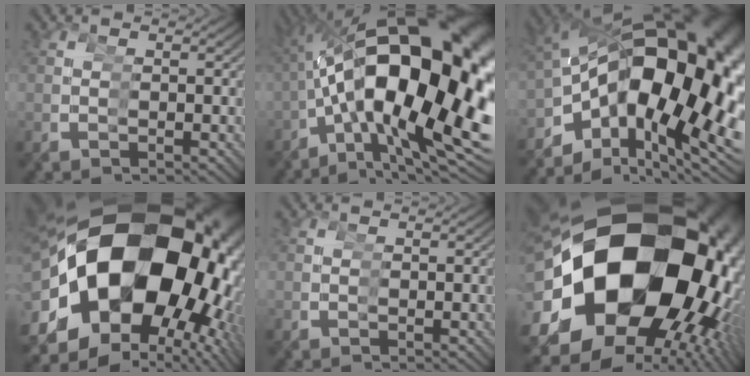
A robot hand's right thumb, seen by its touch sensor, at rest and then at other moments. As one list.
[{"total": 24.5, "force": [1.4, 14.0, 20.0], "torque": [-0.326, -0.023, 0.048]}, {"total": 21.8, "force": [0.0, 13.1, 17.4], "torque": [-0.247, -0.019, 0.015]}, {"total": 25.7, "force": [3.1, 16.8, 19.2], "torque": [-0.324, -0.002, 0.051]}, {"total": 0.0}, {"total": 29.7, "force": [2.0, 19.7, 22.1], "torque": [-0.367, -0.018, 0.041]}]